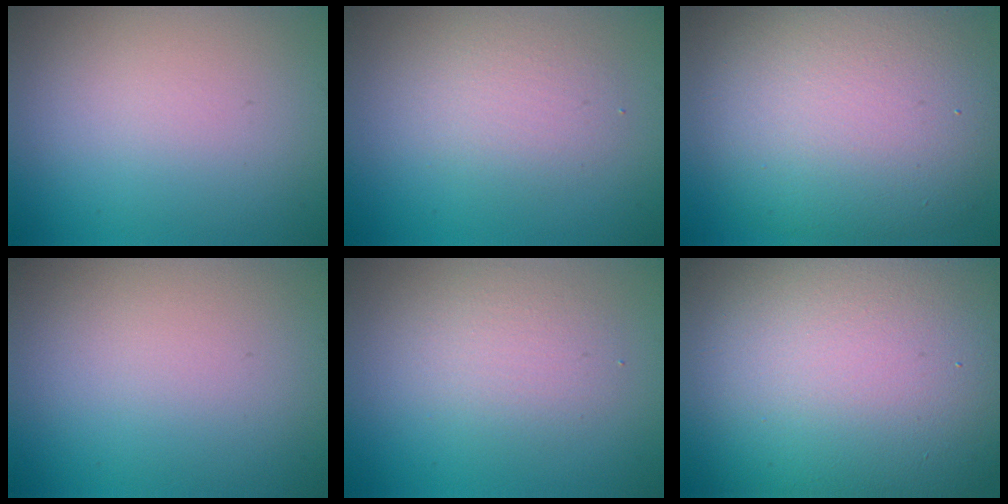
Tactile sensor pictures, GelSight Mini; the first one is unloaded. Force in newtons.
{"total": 2.2, "press": 2.2, "slide": 0.2}
{"total": 12.3, "press": 12.3, "slide": 0.7}
{"total": 0.0}
{"total": 2.4, "press": 2.4, "slide": 0.1}
{"total": 21.6, "press": 21.6, "slide": 1.1}